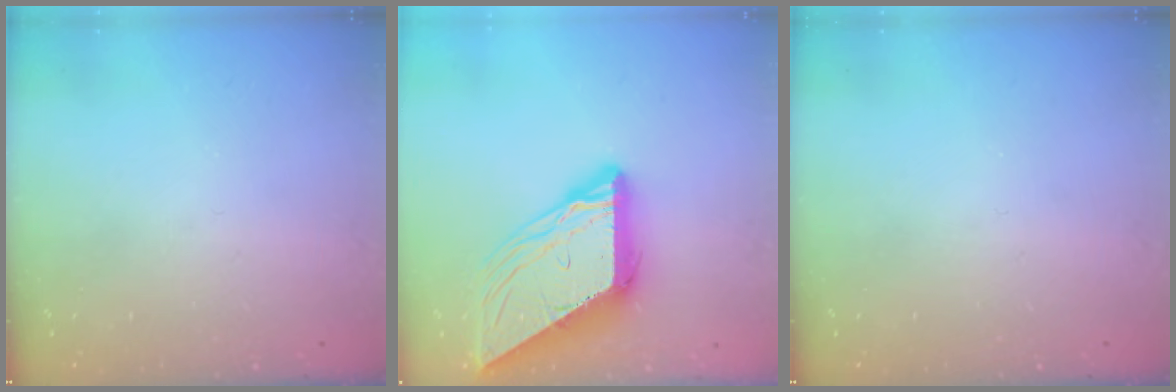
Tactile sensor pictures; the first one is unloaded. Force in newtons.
{"total": 14.2, "press": 14.1, "slide": 1.5}
{"total": 0.0}